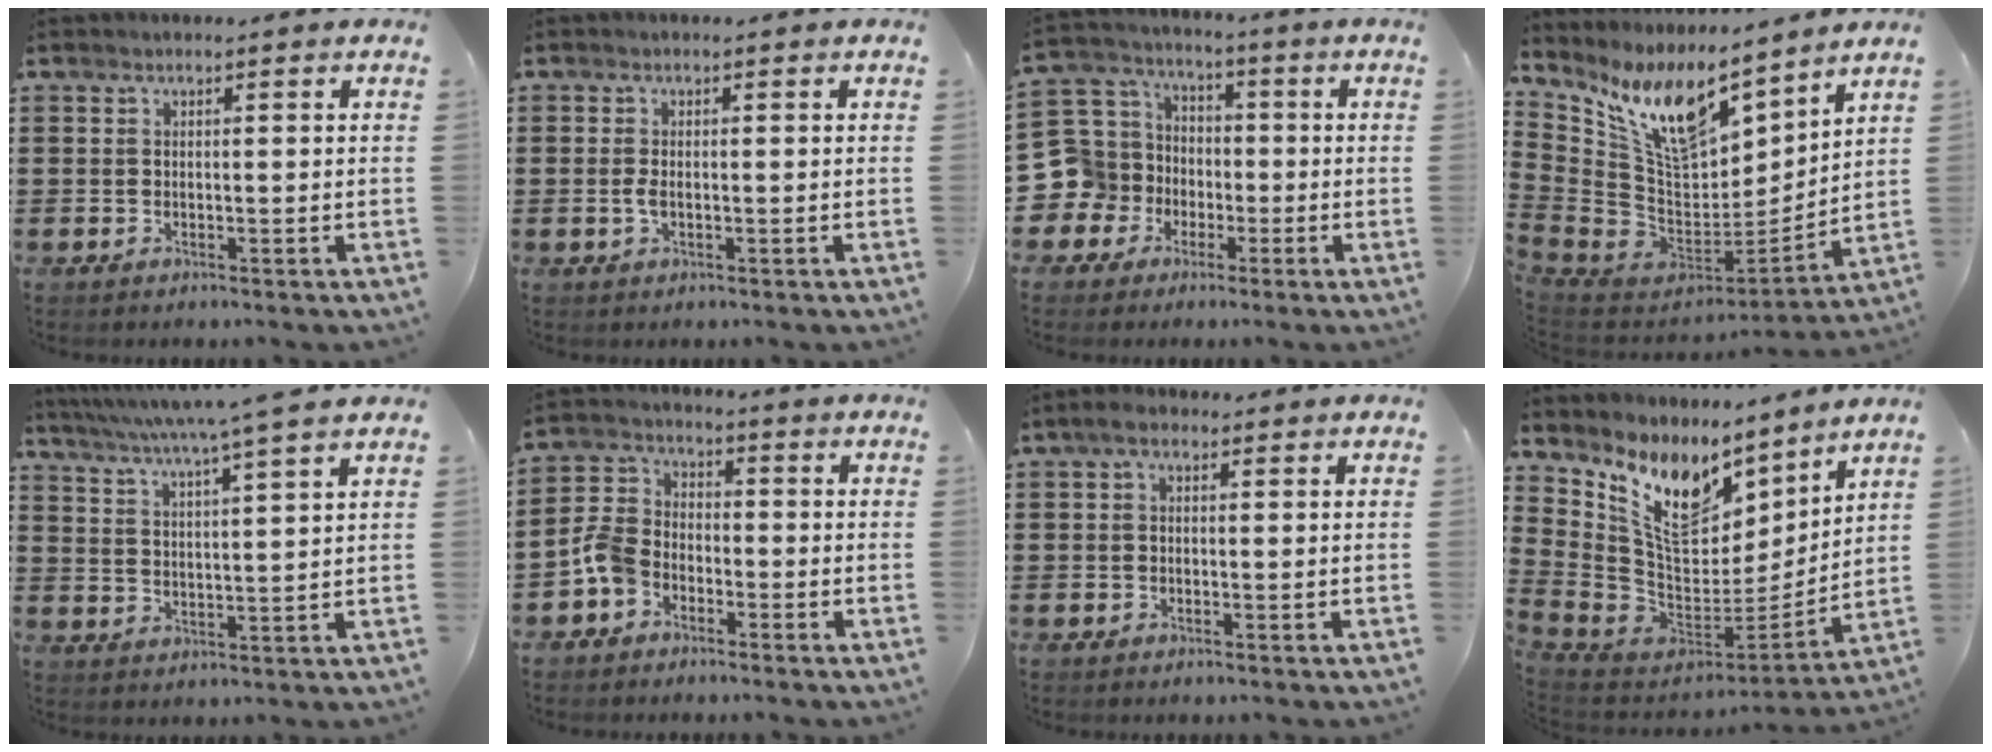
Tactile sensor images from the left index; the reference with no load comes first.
{"total": 1.7, "force": [-0.3, 0.7, 1.5], "torque": [-0.036, -0.003, -0.008]}
{"total": 10.1, "force": [-3.2, 9.4, 1.8], "torque": [-0.107, 0.011, -0.065]}
{"total": 13.8, "force": [8.4, 6.3, 8.9], "torque": [-0.212, -0.053, 0.151]}
{"total": 5.6, "force": [4.8, -1.4, 2.6], "torque": [-0.069, -0.035, 0.076]}
{"total": 5.7, "force": [-3.2, 3.8, 2.6], "torque": [-0.085, 0.007, -0.072]}
{"total": 1.6, "force": [-0.3, 0.9, 1.3], "torque": [-0.027, 0.005, -0.007]}
{"total": 12.3, "force": [7.4, 6.3, 7.6], "torque": [-0.185, -0.056, 0.138]}